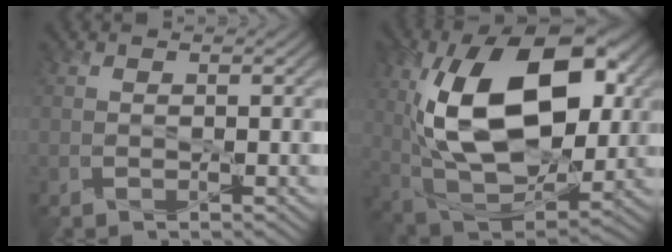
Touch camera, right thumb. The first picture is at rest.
{"total": 17.6, "force": [3.2, 10.2, 14.0], "torque": [-0.268, 0.006, 0.057]}